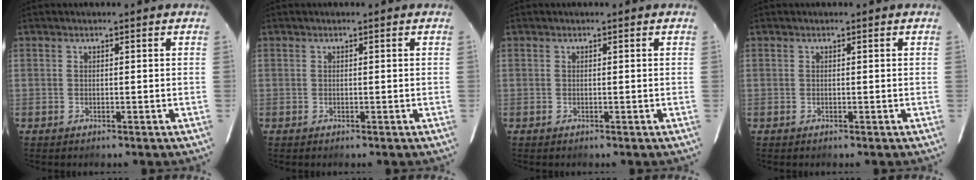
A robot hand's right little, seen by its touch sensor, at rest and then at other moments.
{"total": 0.0}
{"total": 0.0}
{"total": 0.0}